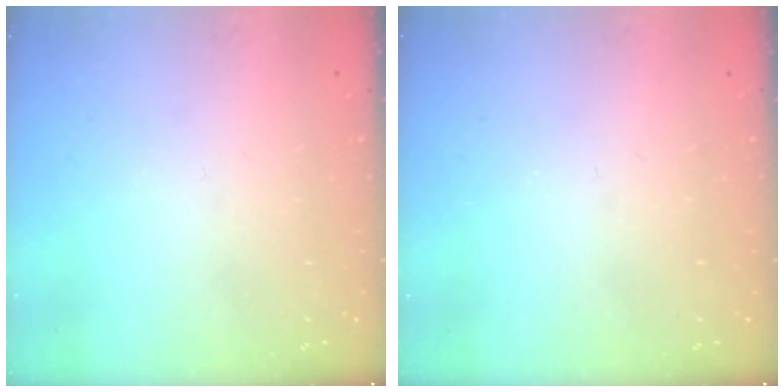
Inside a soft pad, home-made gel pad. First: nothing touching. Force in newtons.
{"total": 0.0}